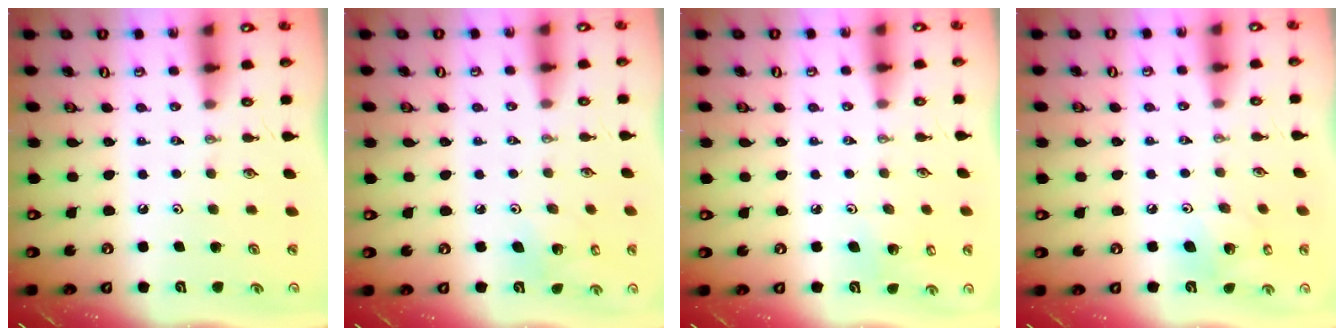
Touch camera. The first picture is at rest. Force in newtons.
{"total": 4.7, "press": 4.2, "slide": 2.1}
{"total": 4.5, "press": 4.2, "slide": 1.6}
{"total": 8.7, "press": 8.5, "slide": 1.9}